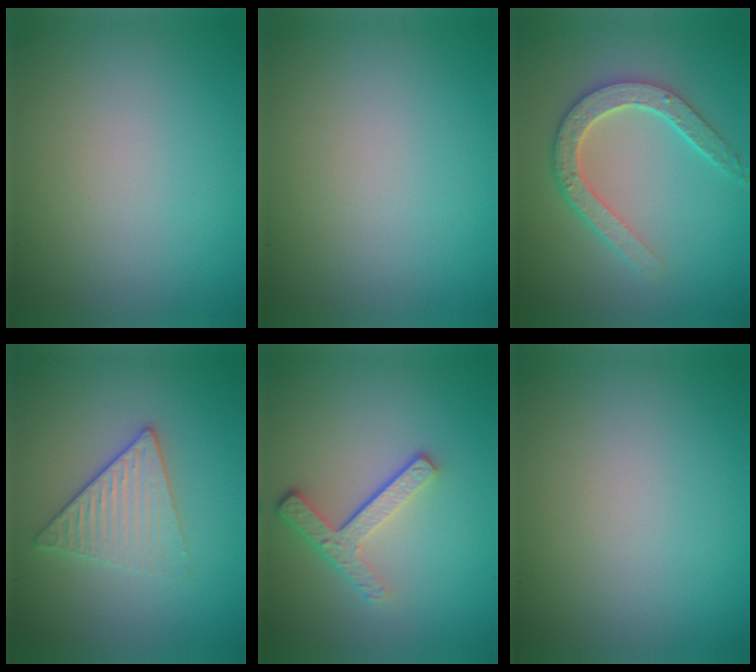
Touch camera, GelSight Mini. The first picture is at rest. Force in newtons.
{"total": 0.0}
{"total": 4.6, "press": 3.7, "slide": 2.8}
{"total": 3.3, "press": 2.9, "slide": 1.5}
{"total": 3.6, "press": 2.6, "slide": 2.5}
{"total": 0.0}